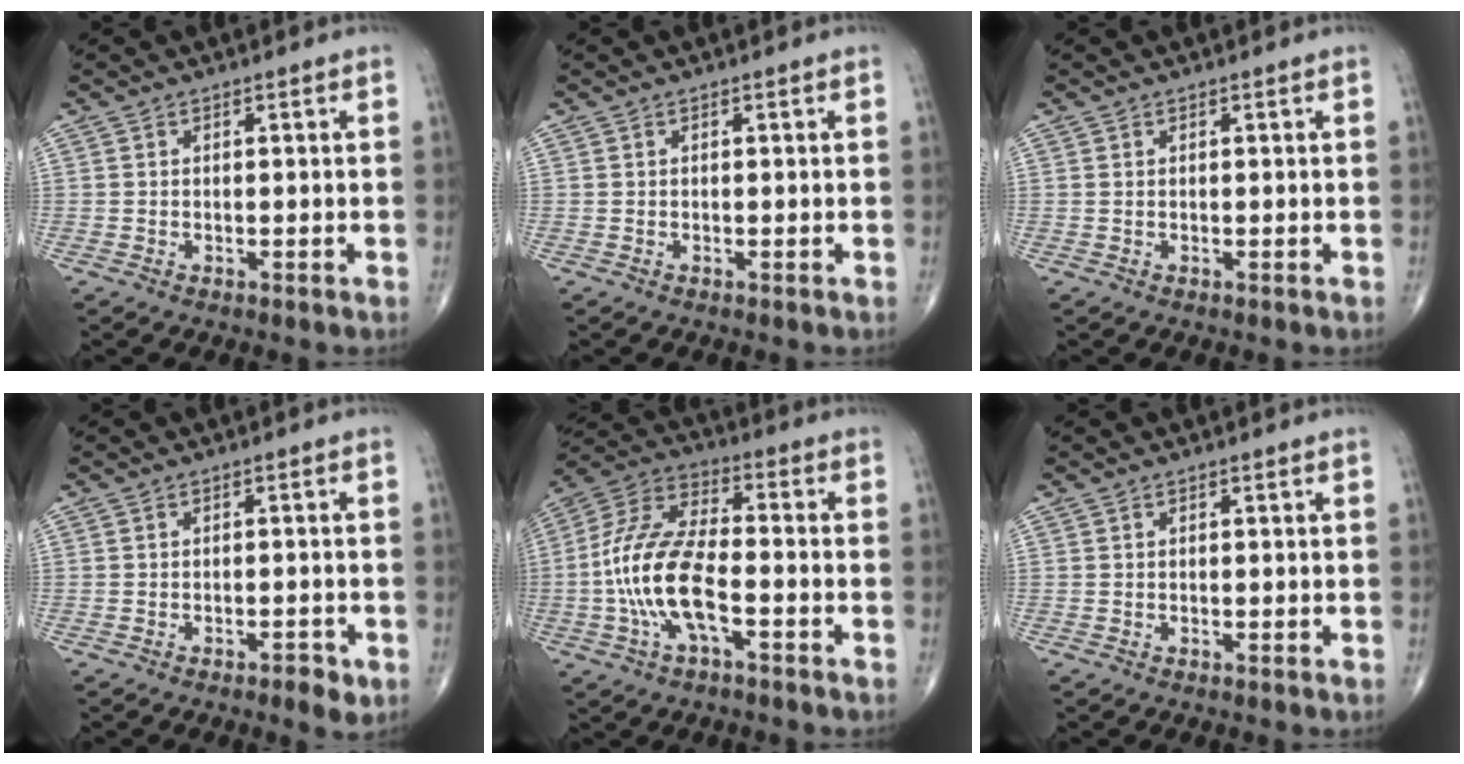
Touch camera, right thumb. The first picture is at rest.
{"total": 0.0}
{"total": 0.0}
{"total": 2.9, "force": [-1.6, 1.1, 2.2], "torque": [-0.029, 0.006, -0.021]}
{"total": 15.1, "force": [-3.8, 6.5, 13.2], "torque": [-0.279, 0.037, -0.075]}
{"total": 0.0}